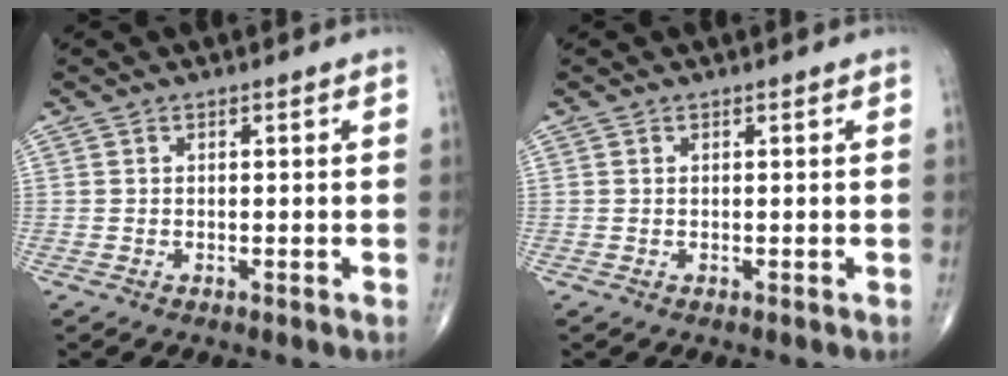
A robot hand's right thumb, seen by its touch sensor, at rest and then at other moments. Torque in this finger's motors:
{"motor_torque": [0.07, -0.03, -0.23, 0.08, -0.01]}